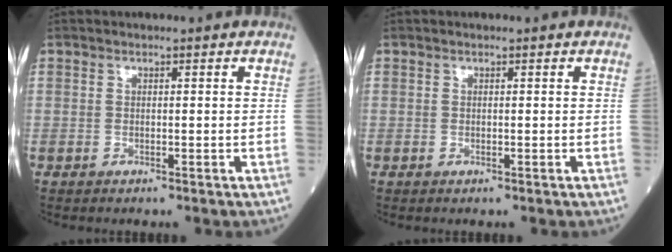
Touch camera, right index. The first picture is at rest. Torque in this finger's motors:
{"motor_torque": [0.00, 0.00, 0.00, -0.01]}